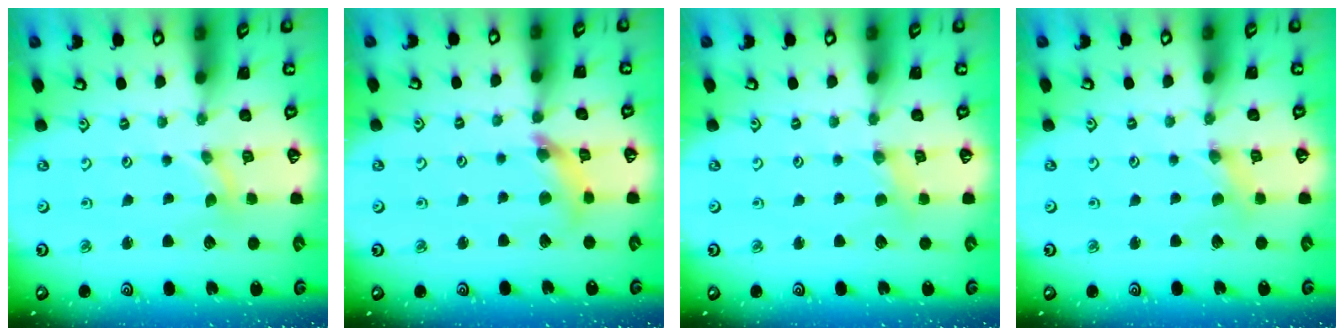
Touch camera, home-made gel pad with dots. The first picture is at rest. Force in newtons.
{"total": 7.8, "press": 7.7, "slide": 0.9}
{"total": 2.0, "press": 1.9, "slide": 0.4}
{"total": 0.0}